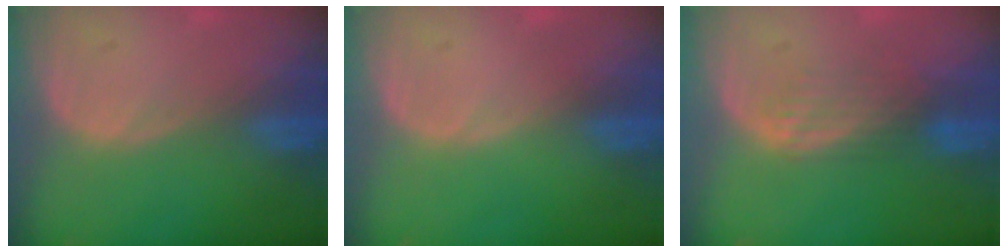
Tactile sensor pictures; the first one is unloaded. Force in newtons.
{"total": 0.0}
{"total": 3.7, "press": 3.1, "slide": 2.0}